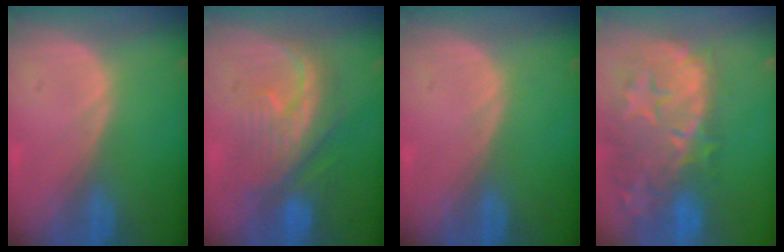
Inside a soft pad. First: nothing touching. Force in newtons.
{"total": 8.0, "press": 7.9, "slide": 1.2}
{"total": 0.0}
{"total": 14.5, "press": 11.8, "slide": 8.5}